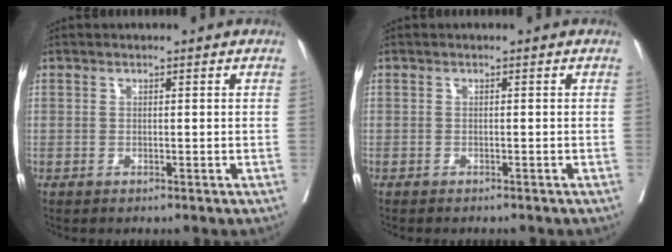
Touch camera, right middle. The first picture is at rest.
{"total": 2.4, "force": [-2.2, 0.5, 1.0], "torque": [-0.019, -0.006, -0.025]}